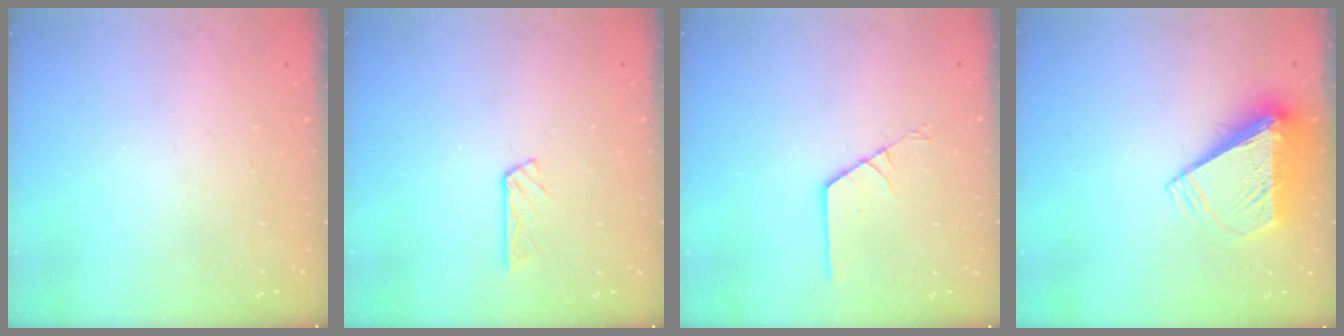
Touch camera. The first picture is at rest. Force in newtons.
{"total": 3.1, "press": 3.1, "slide": 0.4}
{"total": 1.8, "press": 1.7, "slide": 0.3}
{"total": 9.1, "press": 9.0, "slide": 1.3}